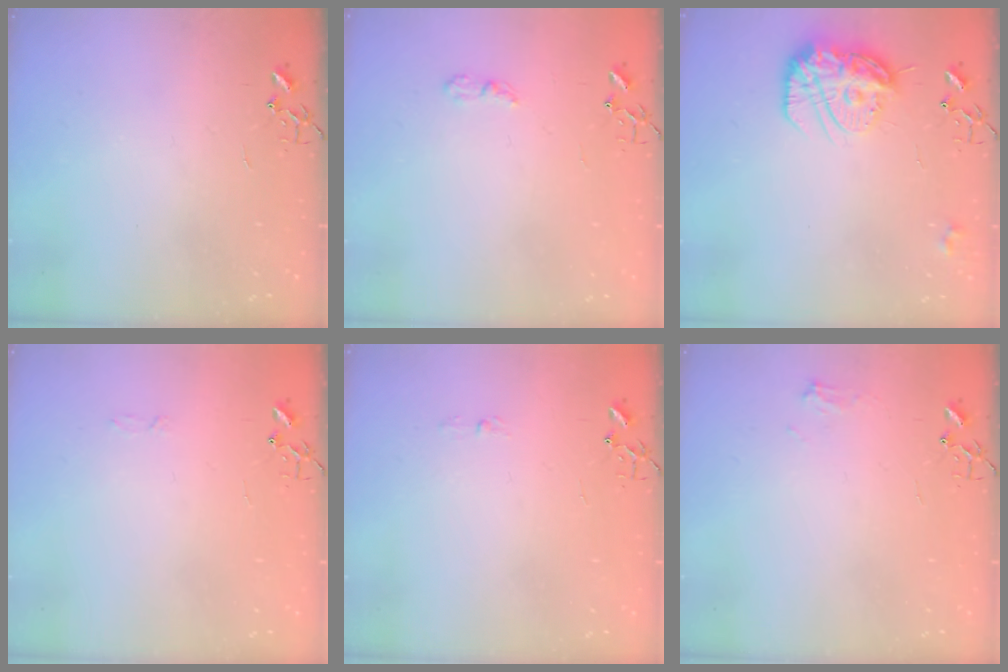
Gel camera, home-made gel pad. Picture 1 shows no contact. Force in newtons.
{"total": 4.4, "press": 4.3, "slide": 0.5}
{"total": 15.2, "press": 15.1, "slide": 1.4}
{"total": 3.3, "press": 3.2, "slide": 0.6}
{"total": 2.9, "press": 2.9, "slide": 0.4}
{"total": 5.5, "press": 5.5, "slide": 0.3}